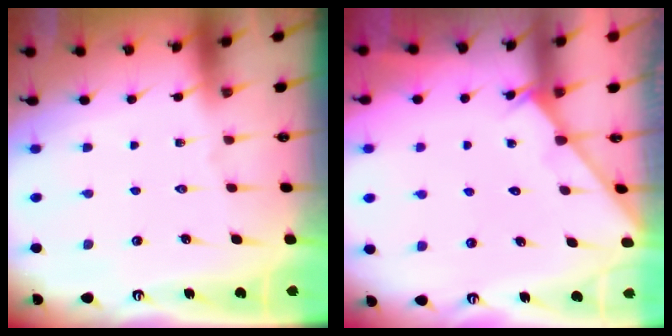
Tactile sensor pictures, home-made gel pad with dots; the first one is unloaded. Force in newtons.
{"total": 2.0, "press": 2.0, "slide": 0.2}